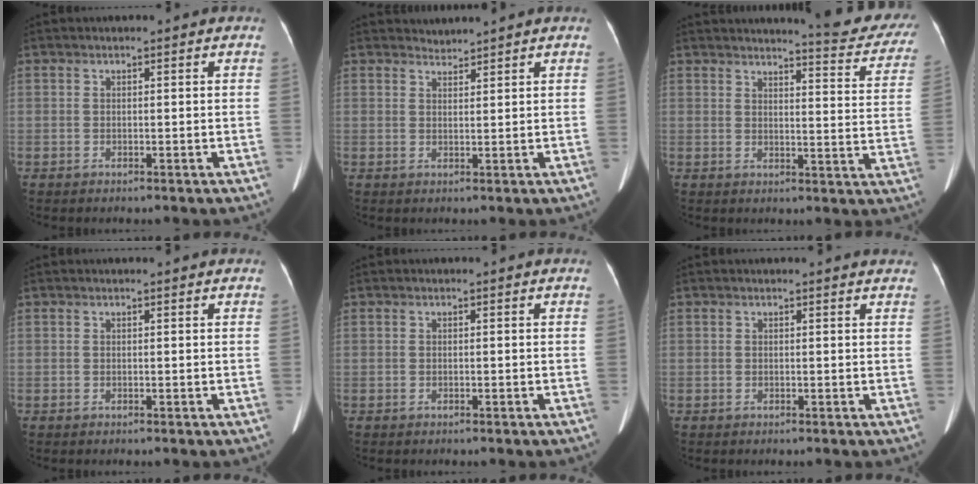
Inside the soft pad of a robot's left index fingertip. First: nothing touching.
{"total": 1.5, "force": [1.4, -0.3, -0.5], "torque": [-0.004, 0.003, 0.031]}
{"total": 13.2, "force": [12.6, 1.1, 3.7], "torque": [-0.031, -0.067, 0.125]}
{"total": 0.9, "force": [0.9, 0.1, 0.4], "torque": [-0.010, 0.009, 0.011]}
{"total": 0.0}
{"total": 3.3, "force": [3.2, 0.6, 0.5], "torque": [-0.010, 0.007, 0.021]}